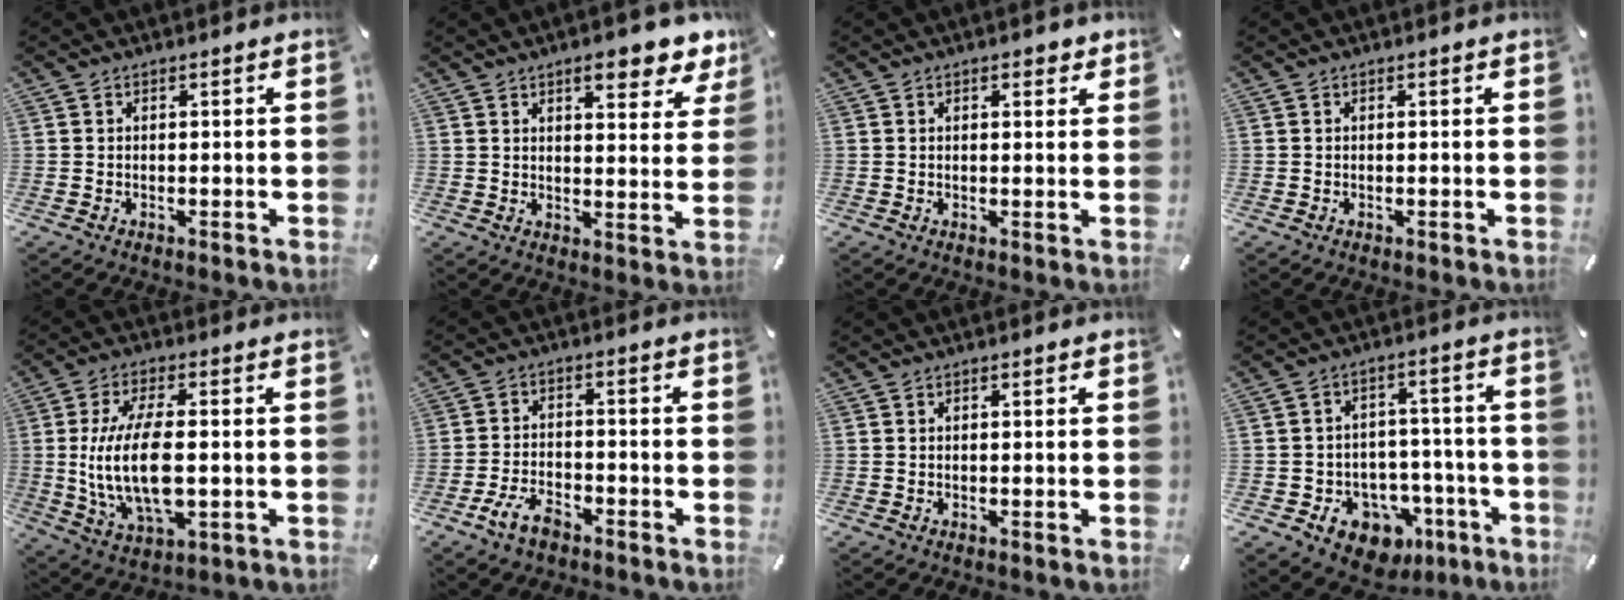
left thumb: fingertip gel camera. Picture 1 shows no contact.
{"total": 9.1, "force": [6.6, 3.2, 5.4], "torque": [-0.067, -0.037, 0.109]}
{"total": 1.9, "force": [1.1, 0.9, 1.3], "torque": [-0.012, -0.001, 0.014]}
{"total": 0.0}
{"total": 15.8, "force": [0.0, 7.1, 14.1], "torque": [-0.303, -0.016, -0.002]}
{"total": 6.8, "force": [-4.5, 3.6, 3.7], "torque": [-0.088, 0.018, -0.087]}
{"total": 0.0}
{"total": 10.2, "force": [-5.5, 7.9, 3.3], "torque": [-0.023, 0.032, -0.082]}